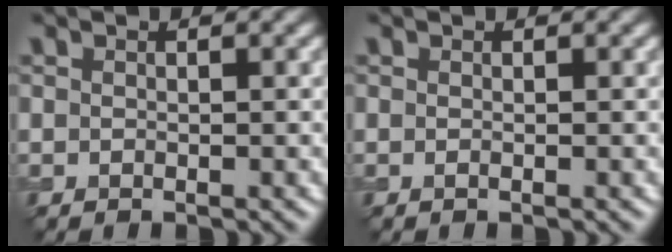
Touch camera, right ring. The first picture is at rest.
{"total": 0.0}